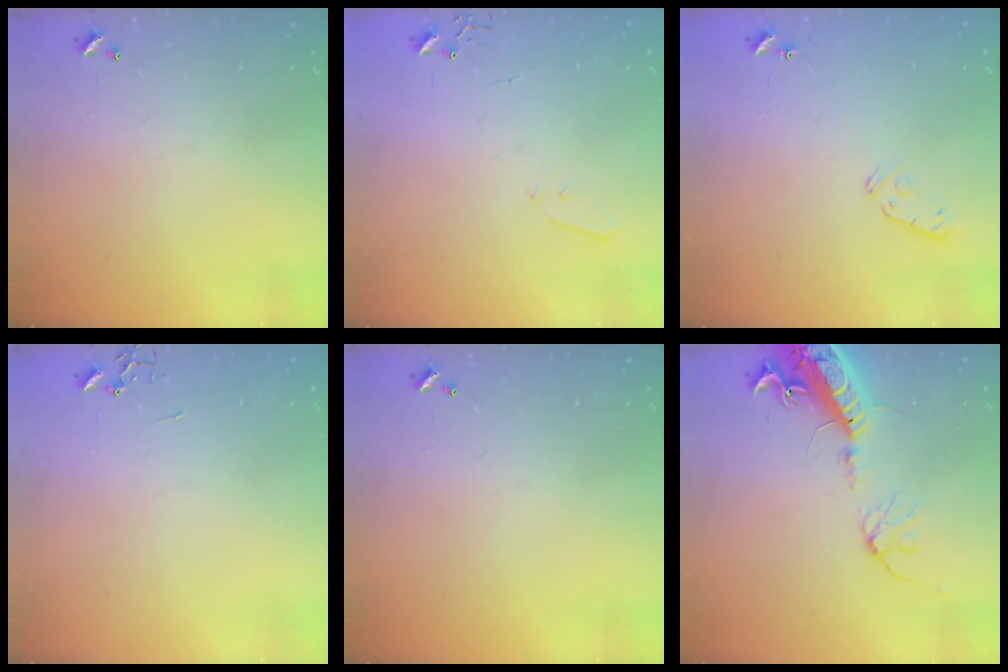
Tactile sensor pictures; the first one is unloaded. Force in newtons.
{"total": 3.4, "press": 3.3, "slide": 0.5}
{"total": 5.9, "press": 5.9, "slide": 0.6}
{"total": 0.0}
{"total": 0.0}
{"total": 16.6, "press": 16.2, "slide": 3.8}